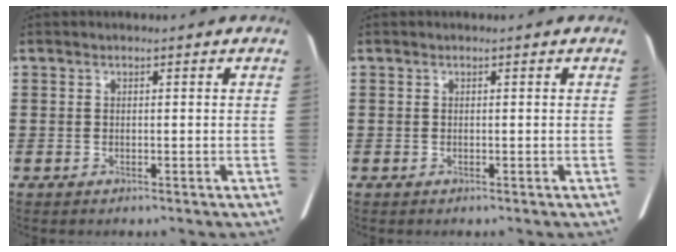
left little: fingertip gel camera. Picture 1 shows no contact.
{"total": 0.0}